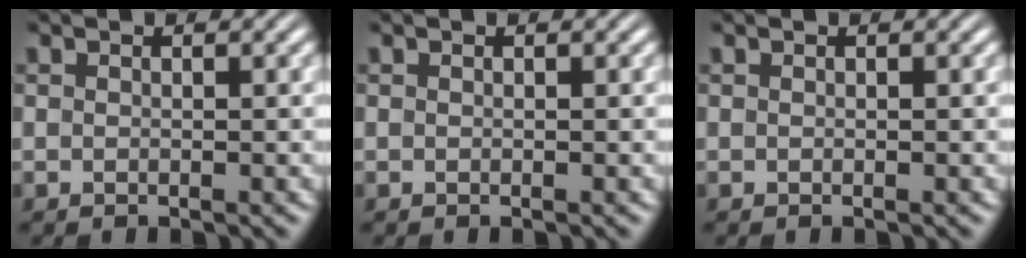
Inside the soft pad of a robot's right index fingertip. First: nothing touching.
{"total": 0.0}
{"total": 0.0}